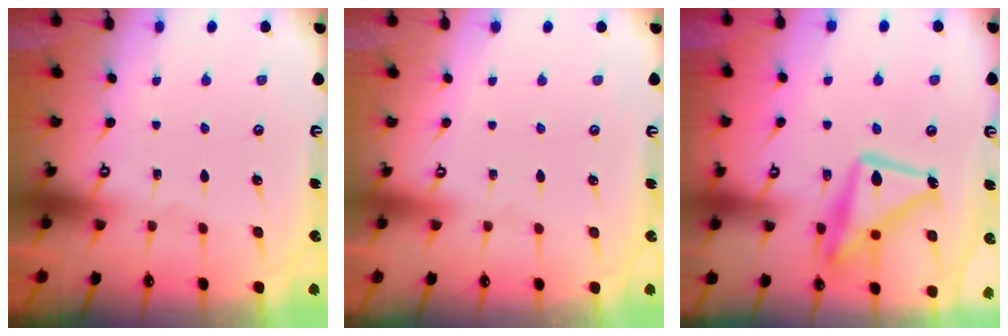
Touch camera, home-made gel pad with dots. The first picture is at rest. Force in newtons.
{"total": 4.0, "press": 4.0, "slide": 0.1}
{"total": 17.7, "press": 17.6, "slide": 1.3}